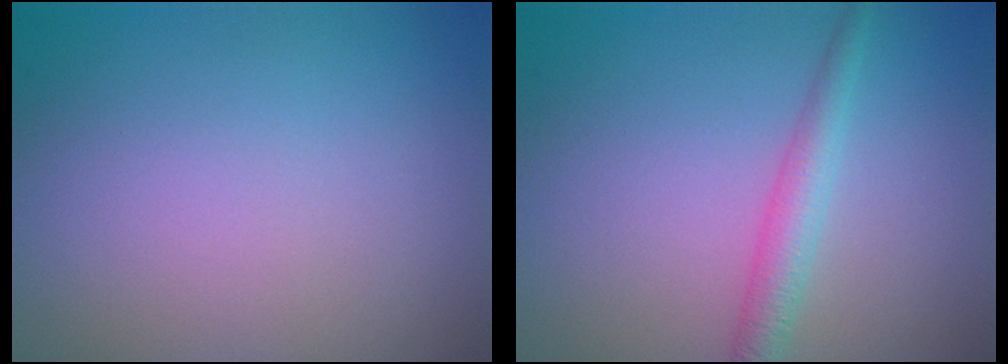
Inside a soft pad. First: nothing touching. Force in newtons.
{"total": 2.6, "press": 2.6, "slide": 0.1}